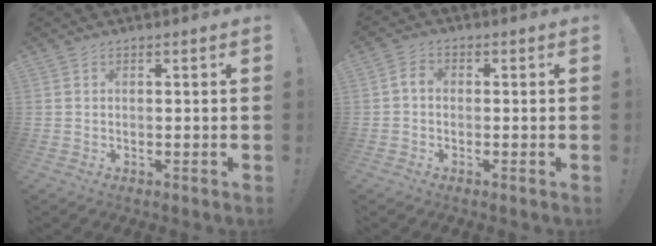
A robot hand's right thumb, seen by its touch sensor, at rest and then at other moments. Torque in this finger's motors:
{"motor_torque": [0.50, 0.43, 0.06, -0.35, 0.00]}